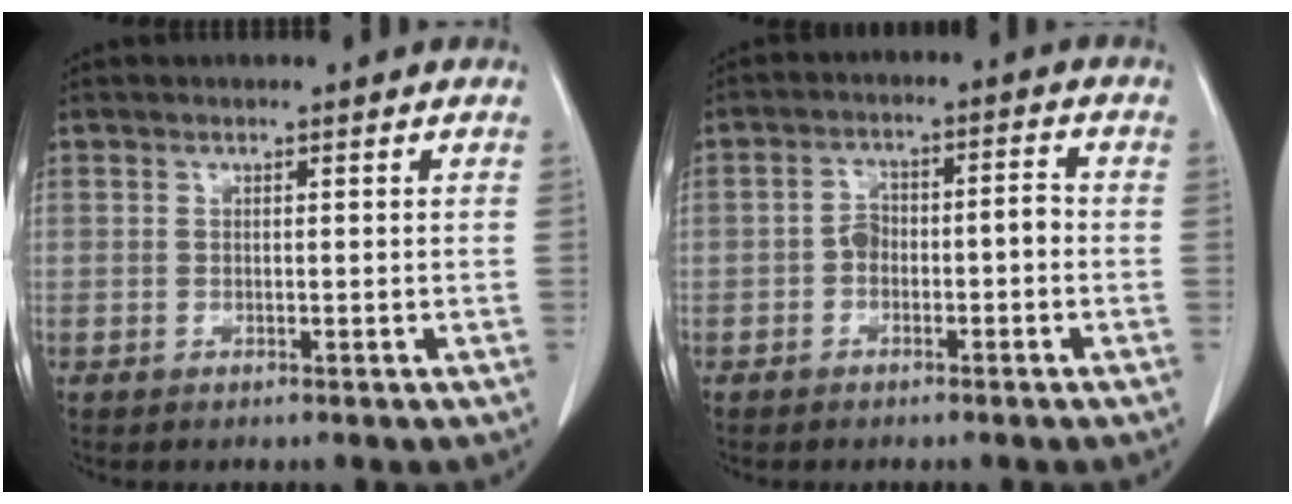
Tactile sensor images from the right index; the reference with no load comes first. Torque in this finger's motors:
{"motor_torque": [0.62, -0.39, 0.25, 0.06]}